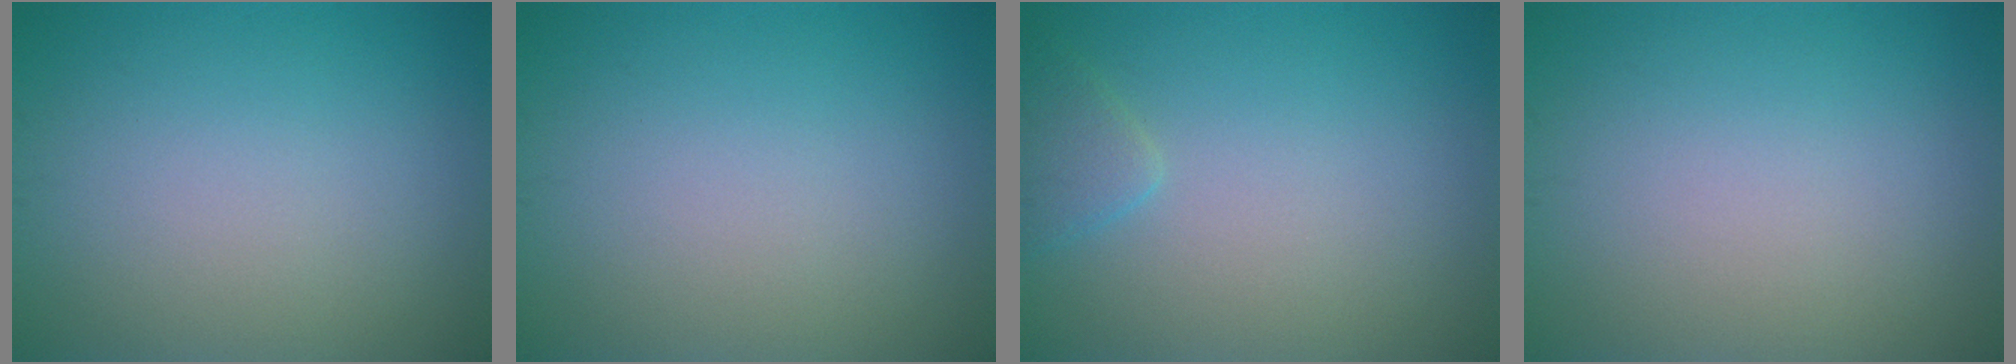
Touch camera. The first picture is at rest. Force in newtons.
{"total": 0.0}
{"total": 1.6, "press": 1.6, "slide": 0.1}
{"total": 0.0}